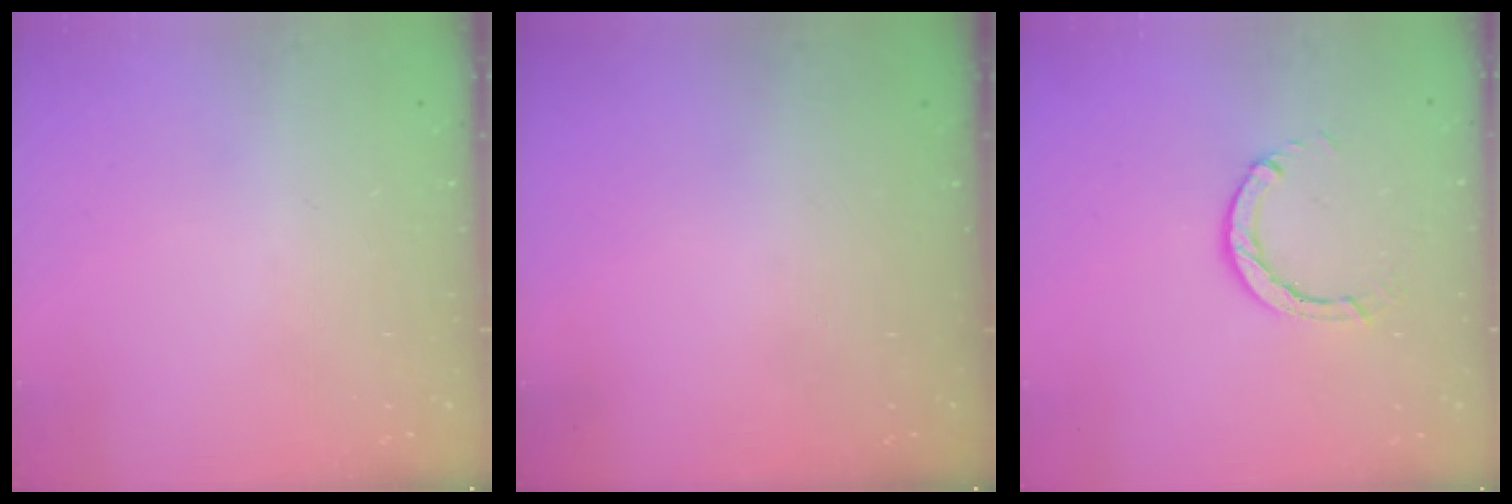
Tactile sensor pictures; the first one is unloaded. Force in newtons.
{"total": 0.0}
{"total": 3.8, "press": 3.8, "slide": 0.5}